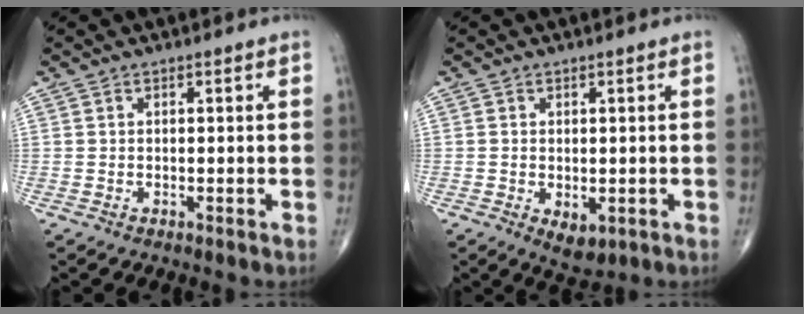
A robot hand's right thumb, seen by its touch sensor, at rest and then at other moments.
{"total": 3.8, "force": [-1.0, 2.2, 2.9], "torque": [-0.040, -0.006, -0.003]}